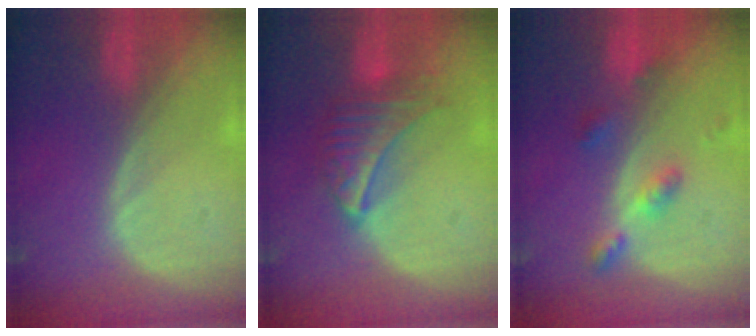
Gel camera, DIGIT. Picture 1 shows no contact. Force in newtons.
{"total": 6.5, "press": 6.4, "slide": 1.1}
{"total": 4.6, "press": 4.2, "slide": 1.9}